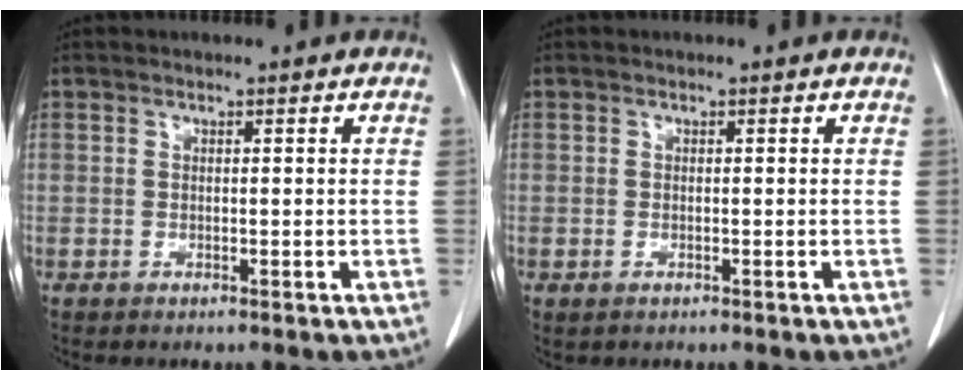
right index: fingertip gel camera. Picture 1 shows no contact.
{"total": 1.4, "force": [-0.5, 1.0, 0.9], "torque": [-0.026, 0.001, -0.003]}